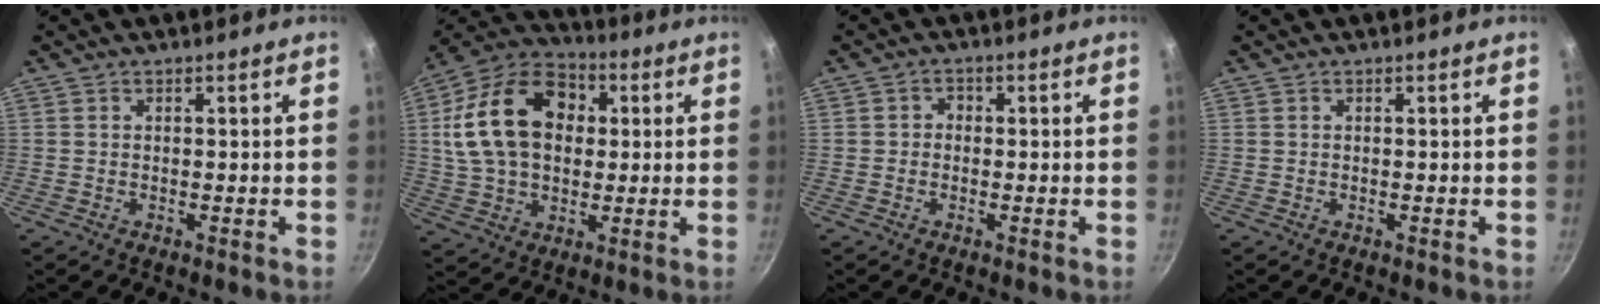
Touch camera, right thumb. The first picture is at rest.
{"total": 20.0, "force": [3.3, 14.1, 13.8], "torque": [-0.225, 0.026, 0.050]}
{"total": 1.7, "force": [-0.4, 1.5, 0.7], "torque": [-0.003, 0.004, -0.011]}
{"total": 0.0}